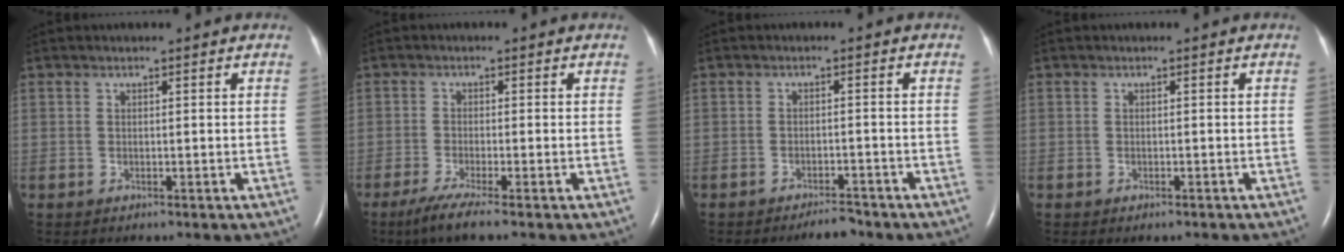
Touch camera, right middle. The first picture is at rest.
{"total": 4.3, "force": [-2.9, -0.3, 3.1], "torque": [-0.064, -0.014, -0.058]}
{"total": 2.8, "force": [-2.6, 0.5, 1.0], "torque": [-0.019, -0.003, -0.039]}
{"total": 0.9, "force": [-0.8, -0.2, 0.5], "torque": [-0.009, -0.003, -0.009]}